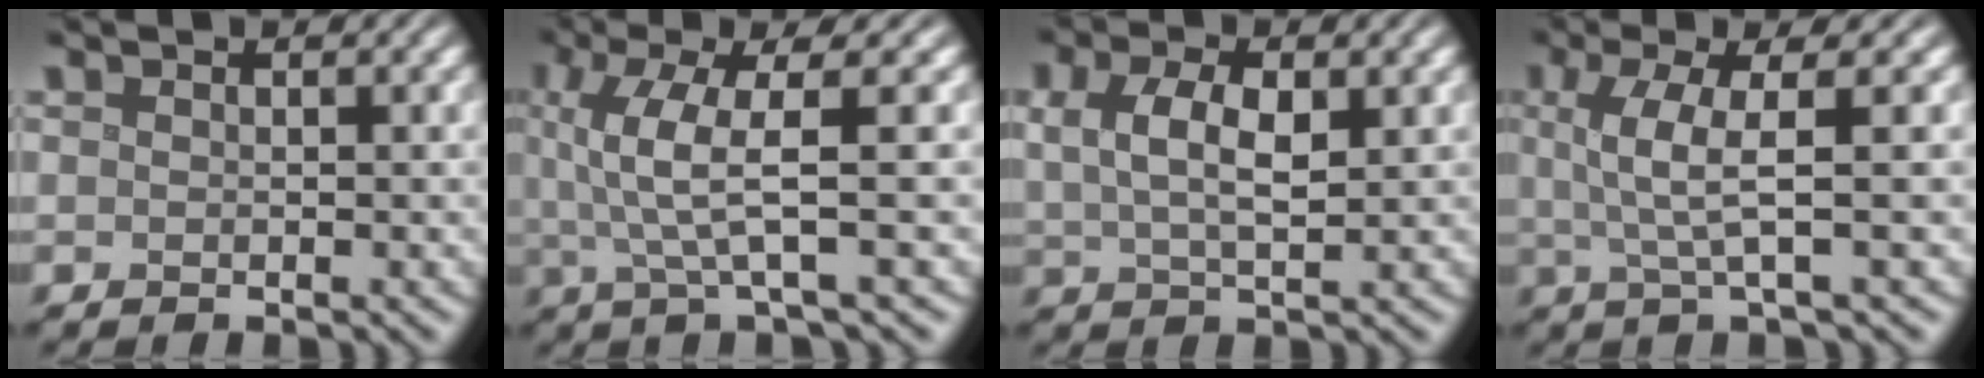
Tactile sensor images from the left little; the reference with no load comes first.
{"total": 5.7, "force": [0.8, 1.0, 5.6], "torque": [-0.117, 0.009, 0.014]}
{"total": 4.1, "force": [1.2, 1.8, 3.5], "torque": [-0.074, 0.003, 0.022]}
{"total": 4.3, "force": [0.7, 0.8, 4.2], "torque": [-0.078, 0.007, 0.013]}